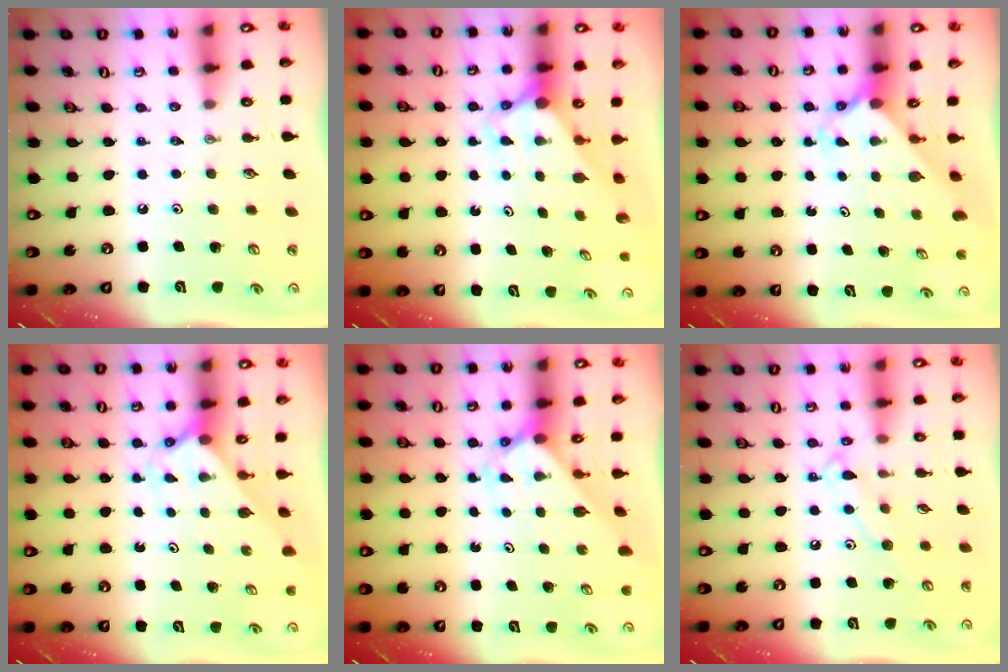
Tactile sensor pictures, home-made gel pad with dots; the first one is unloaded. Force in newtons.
{"total": 2.7, "press": 2.7, "slide": 0.0}
{"total": 2.5, "press": 2.4, "slide": 0.3}
{"total": 2.0, "press": 2.0, "slide": 0.1}
{"total": 1.9, "press": 1.9, "slide": 0.1}
{"total": 9.4, "press": 9.4, "slide": 0.8}